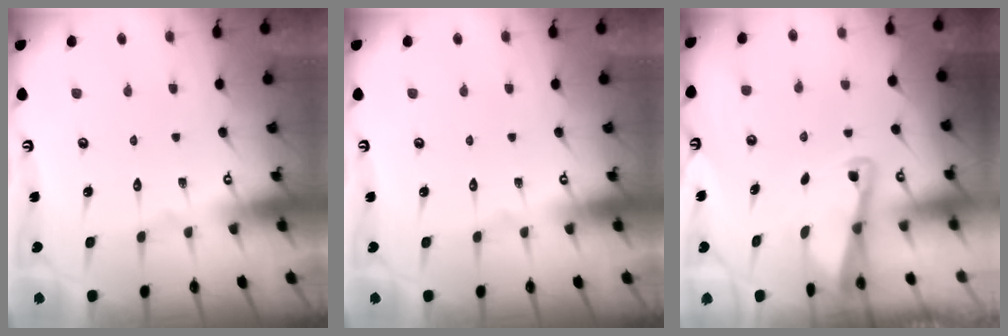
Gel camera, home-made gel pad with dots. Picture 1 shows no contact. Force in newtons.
{"total": 0.0}
{"total": 2.1, "press": 2.1, "slide": 0.4}